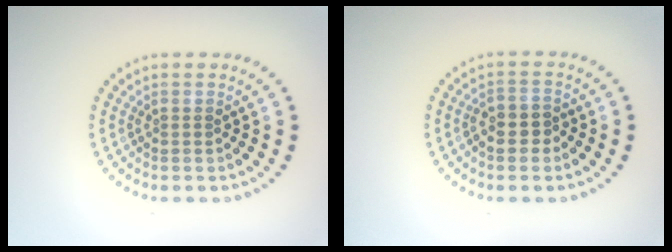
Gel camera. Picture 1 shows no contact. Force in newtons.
{"total": 2.3, "press": 2.1, "slide": 0.8}